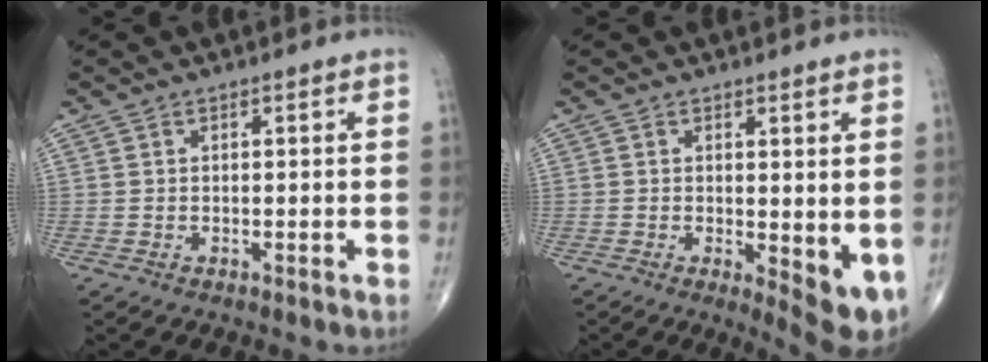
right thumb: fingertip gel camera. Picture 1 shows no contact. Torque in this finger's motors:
{"motor_torque": [0.32, 0.44, 0.05, -0.29, 0.08]}